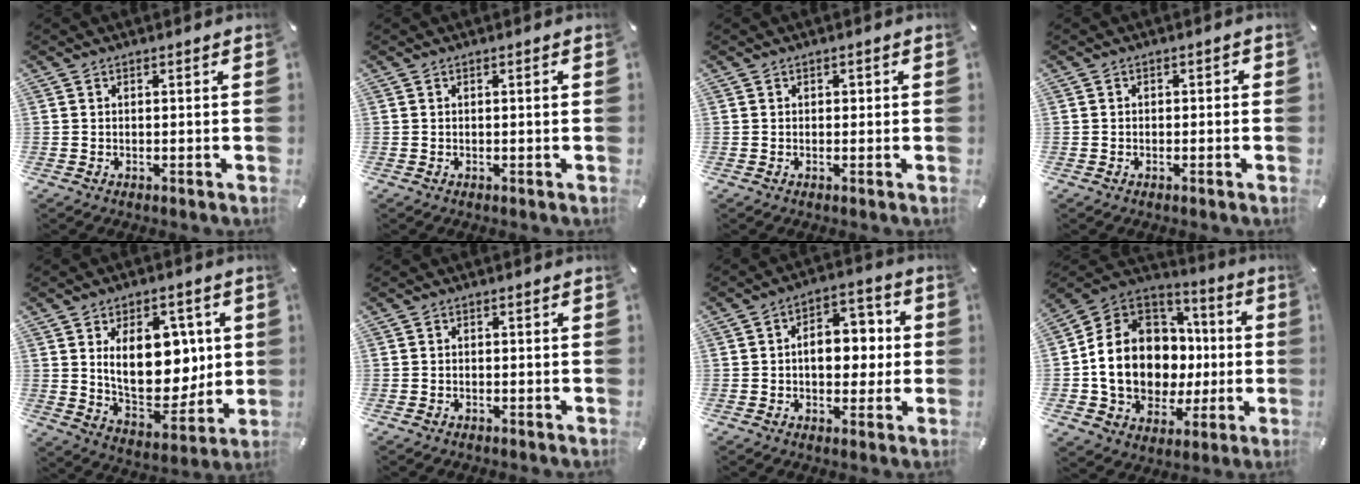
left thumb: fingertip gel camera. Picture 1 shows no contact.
{"total": 0.7, "force": [0.0, 0.1, 0.7], "torque": [-0.012, -0.001, 0.000]}
{"total": 0.8, "force": [0.0, 0.7, 0.2], "torque": [-0.005, 0.005, -0.002]}
{"total": 1.1, "force": [-0.7, 0.7, 0.4], "torque": [-0.008, 0.004, -0.016]}
{"total": 16.8, "force": [3.7, 10.9, 12.3], "torque": [-0.192, -0.016, 0.067]}
{"total": 0.8, "force": [-0.6, 0.5, 0.3], "torque": [-0.005, 0.002, -0.013]}
{"total": 10.6, "force": [0.1, 7.2, 7.7], "torque": [-0.091, 0.004, -0.003]}
{"total": 17.4, "force": [-0.9, 14.6, 9.5], "torque": [-0.204, -0.009, -0.007]}